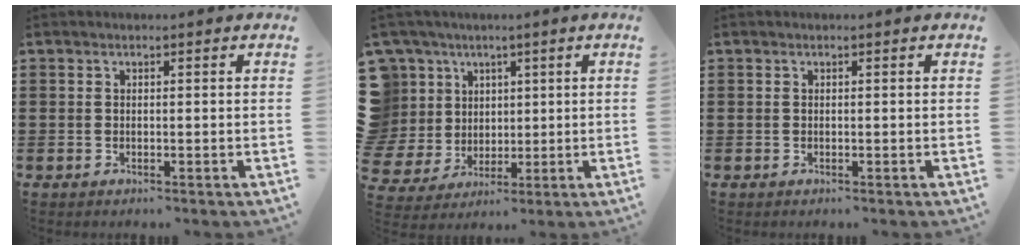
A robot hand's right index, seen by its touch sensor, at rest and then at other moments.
{"total": 8.5, "force": [2.7, 8.0, 0.9], "torque": [-0.070, -0.012, 0.055]}
{"total": 0.0}